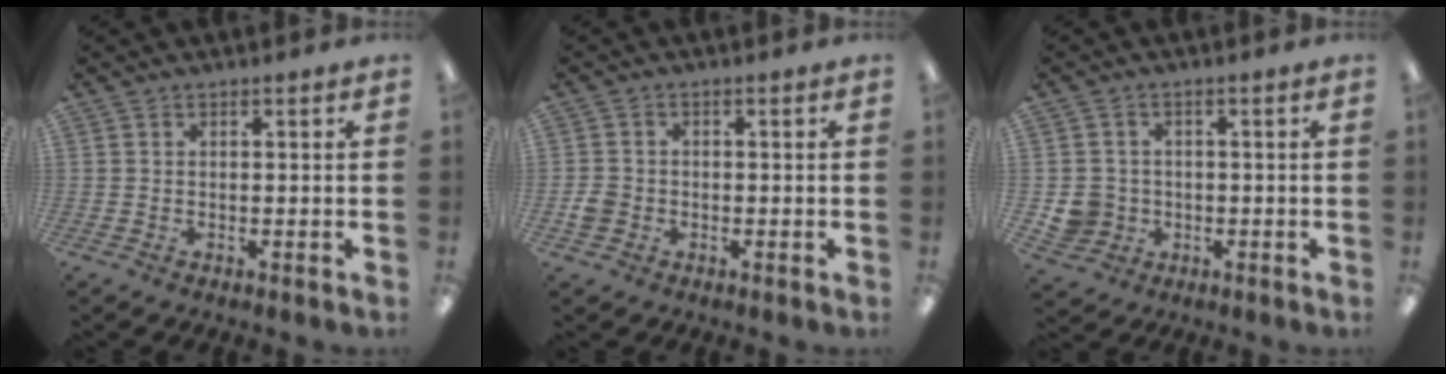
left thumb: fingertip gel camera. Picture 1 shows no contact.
{"total": 2.7, "force": [-0.9, 2.4, 1.0], "torque": [-0.017, 0.006, -0.018]}
{"total": 5.1, "force": [-0.8, 5.0, 1.1], "torque": [-0.027, 0.011, -0.011]}